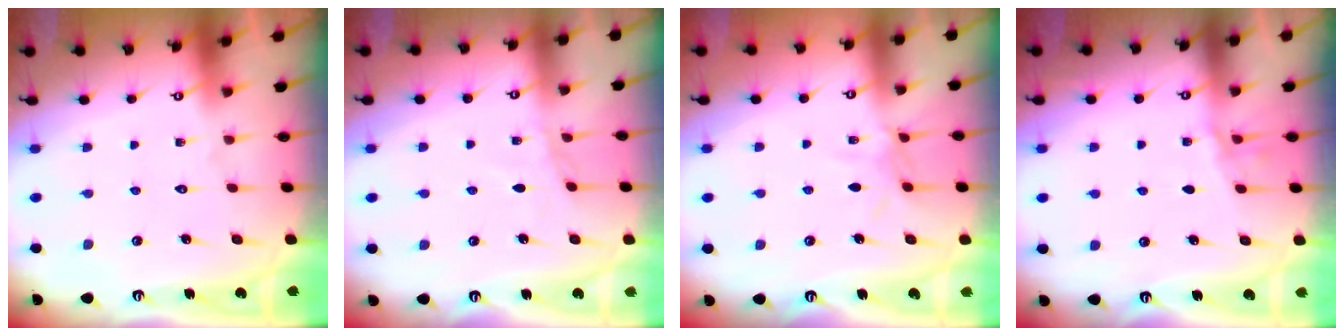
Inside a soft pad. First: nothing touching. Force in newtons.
{"total": 3.9, "press": 3.8, "slide": 0.5}
{"total": 5.4, "press": 5.3, "slide": 0.5}
{"total": 2.6, "press": 2.6, "slide": 0.4}